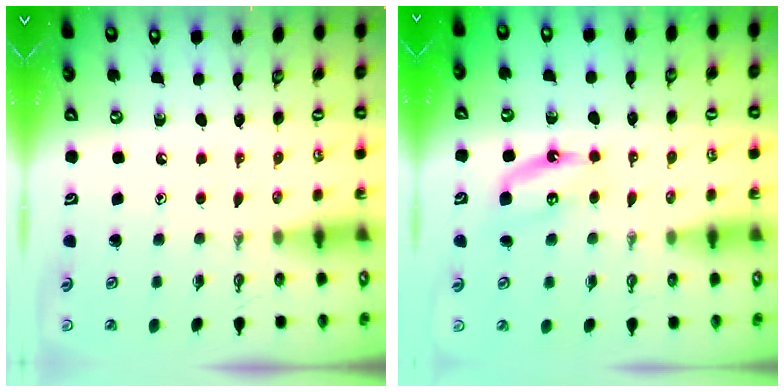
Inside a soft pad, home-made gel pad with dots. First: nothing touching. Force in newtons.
{"total": 5.4, "press": 5.4, "slide": 0.7}